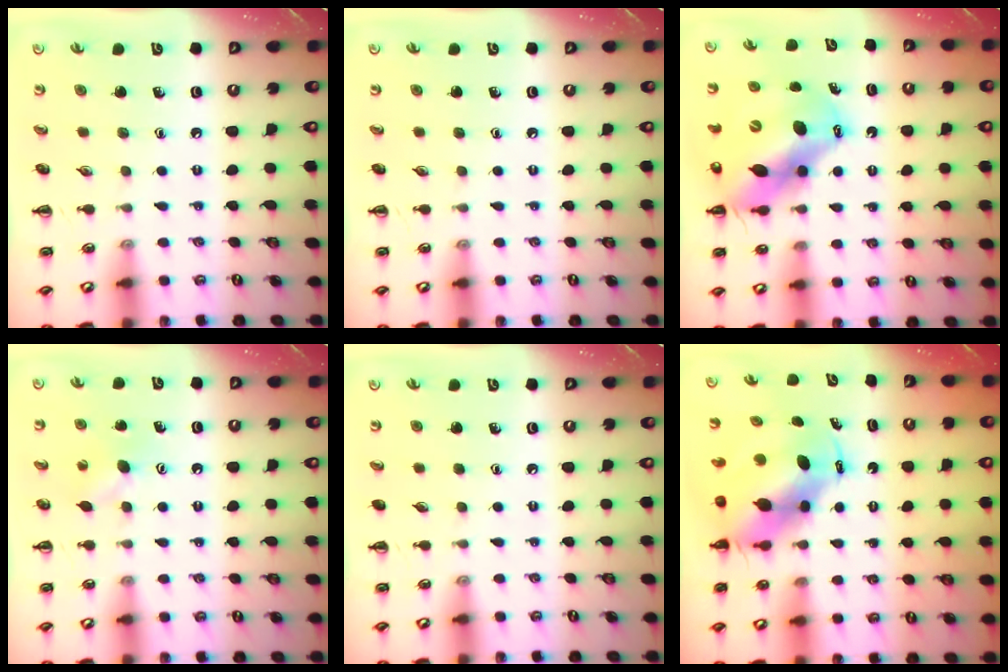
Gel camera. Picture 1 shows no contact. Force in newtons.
{"total": 0.0}
{"total": 14.8, "press": 14.3, "slide": 3.9}
{"total": 4.9, "press": 4.7, "slide": 1.3}
{"total": 0.0}
{"total": 9.2, "press": 9.0, "slide": 2.0}